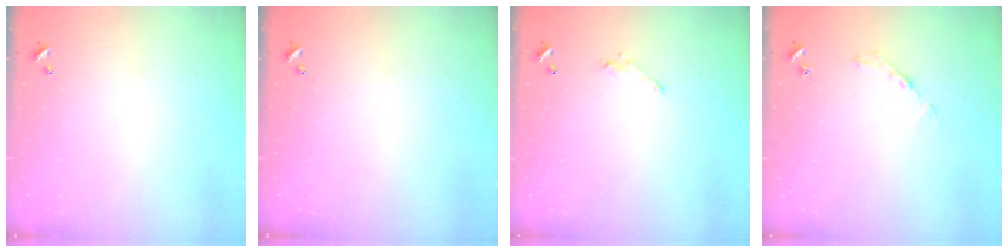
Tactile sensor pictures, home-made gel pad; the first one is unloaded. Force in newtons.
{"total": 0.0}
{"total": 6.0, "press": 6.0, "slide": 0.4}
{"total": 2.7, "press": 2.7, "slide": 0.4}